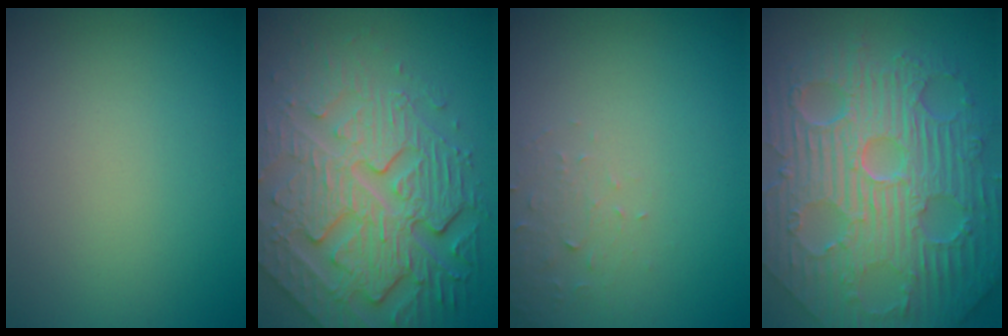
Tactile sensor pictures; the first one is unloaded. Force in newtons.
{"total": 7.6, "press": 5.8, "slide": 4.8}
{"total": 1.6, "press": 1.6, "slide": 0.4}
{"total": 11.5, "press": 7.5, "slide": 8.8}